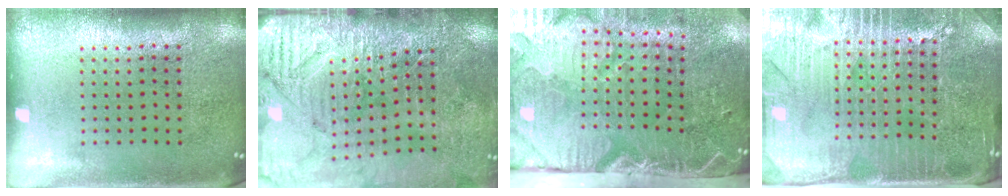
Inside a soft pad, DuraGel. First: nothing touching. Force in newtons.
{"total": 3.7, "press": 3.6, "slide": 0.7}
{"total": 5.4, "press": 4.5, "slide": 3.1}
{"total": 4.4, "press": 4.1, "slide": 1.8}